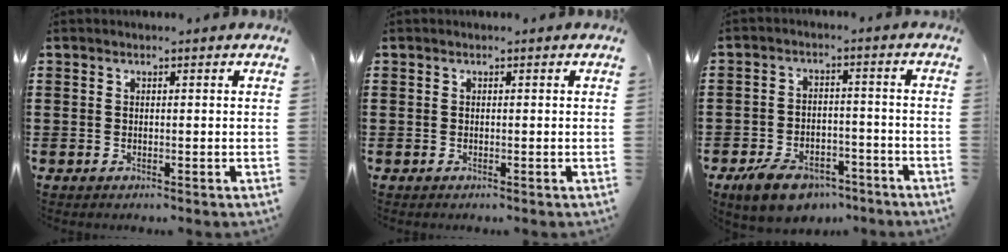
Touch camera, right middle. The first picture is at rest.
{"total": 0.0}
{"total": 6.1, "force": [-4.9, 2.6, 2.5], "torque": [-0.058, 0.010, -0.098]}